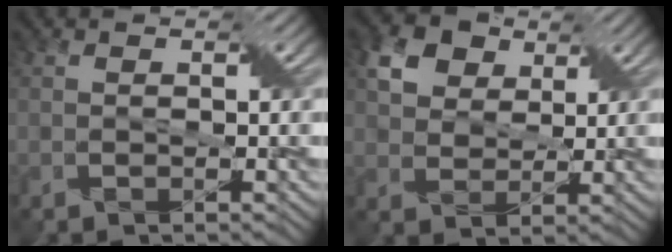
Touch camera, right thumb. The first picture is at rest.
{"total": 6.8, "force": [3.5, 4.8, 3.2], "torque": [-0.084, 0.009, 0.059]}